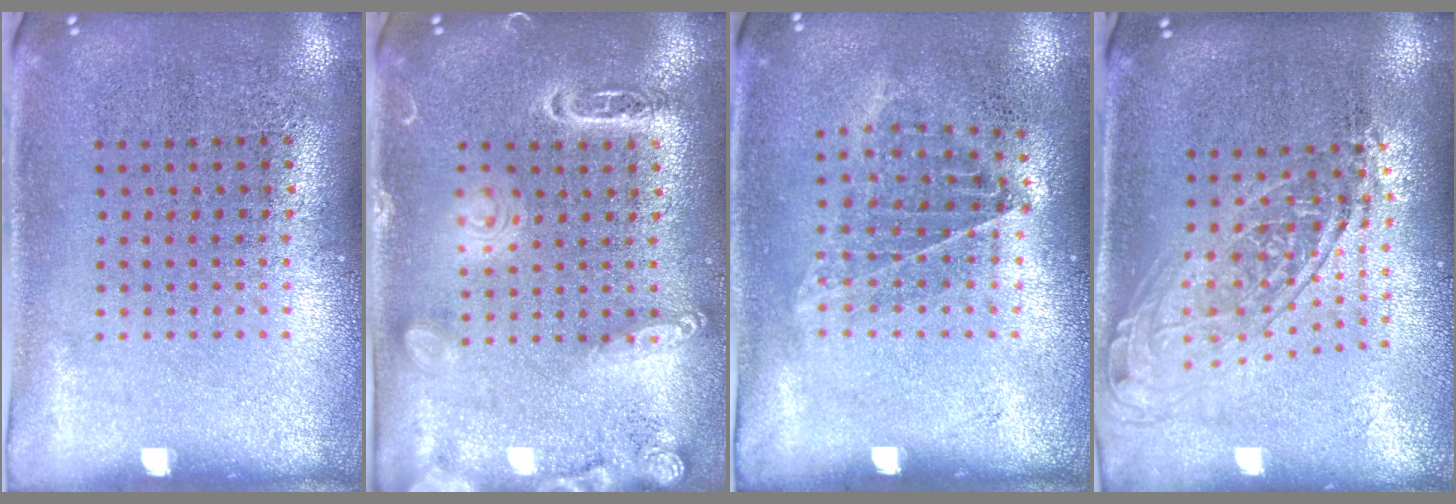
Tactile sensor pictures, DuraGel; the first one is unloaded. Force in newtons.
{"total": 1.9, "press": 1.8, "slide": 0.4}
{"total": 0.9, "press": 0.8, "slide": 0.4}
{"total": 1.8, "press": 1.4, "slide": 1.1}